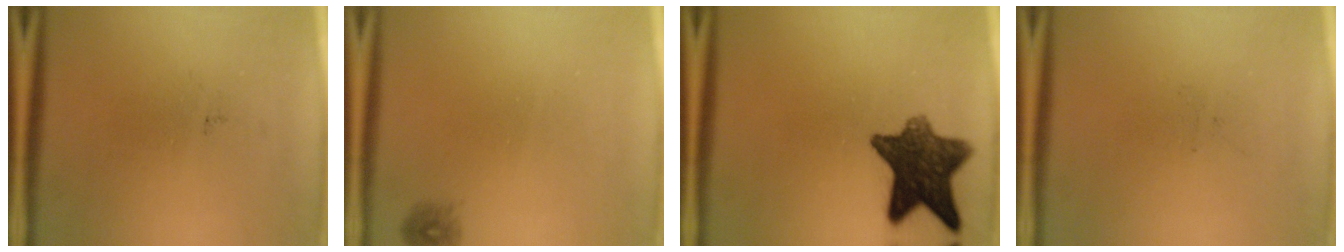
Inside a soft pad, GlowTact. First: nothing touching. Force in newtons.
{"total": 0.9}
{"total": 11.0}
{"total": 0.0}